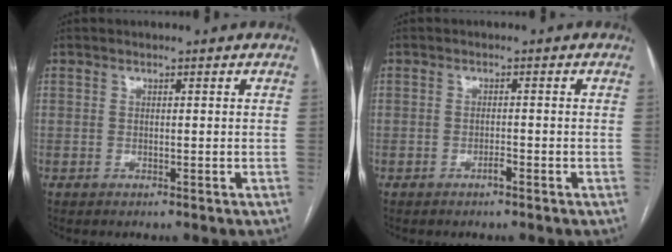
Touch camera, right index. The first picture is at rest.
{"total": 1.2, "force": [-0.8, 0.1, 0.8], "torque": [-0.017, 0.000, -0.014]}